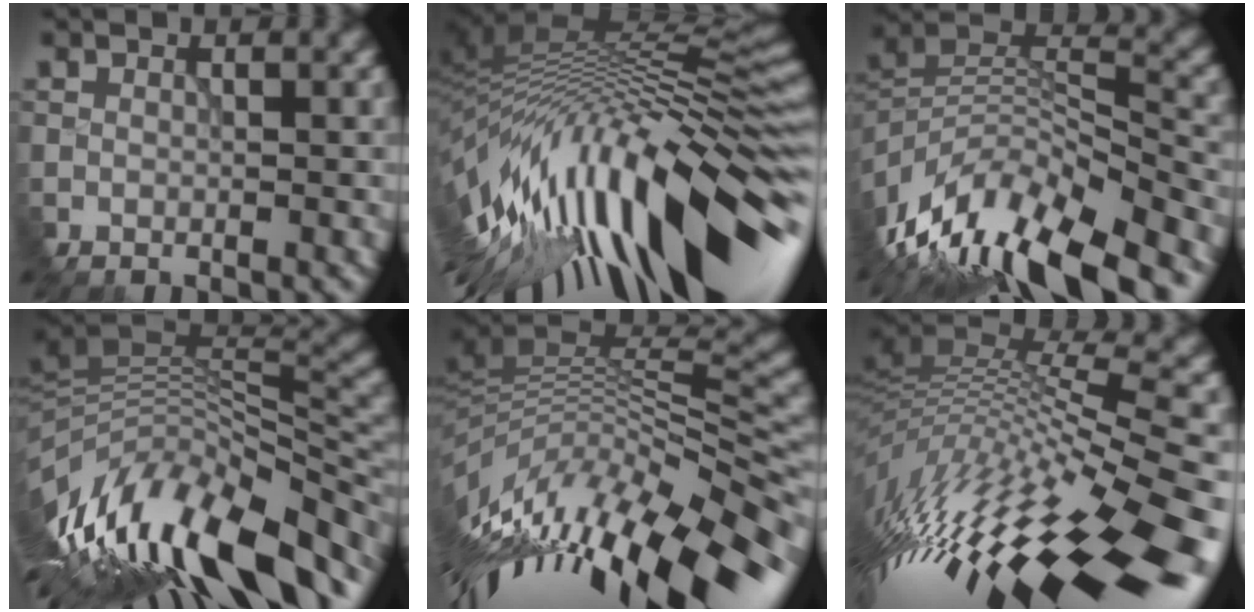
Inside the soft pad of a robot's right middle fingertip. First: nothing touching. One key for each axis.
{"total": 14.4, "fx": -1.9, "fy": 4.8, "fz": 13.4, "tx": -0.243, "ty": 0.007, "tz": -0.034}
{"total": 11.8, "fx": -7.4, "fy": 4.0, "fz": 8.3, "tx": -0.188, "ty": 0.014, "tz": -0.130}
{"total": 13.7, "fx": -4.5, "fy": 5.1, "fz": 11.9, "tx": -0.238, "ty": 0.005, "tz": -0.083}
{"total": 13.6, "fx": -5.6, "fy": 4.9, "fz": 11.4, "tx": -0.226, "ty": 0.015, "tz": -0.096}
{"total": 14.4, "fx": -3.1, "fy": 4.4, "fz": 13.4, "tx": -0.235, "ty": -0.013, "tz": -0.037}